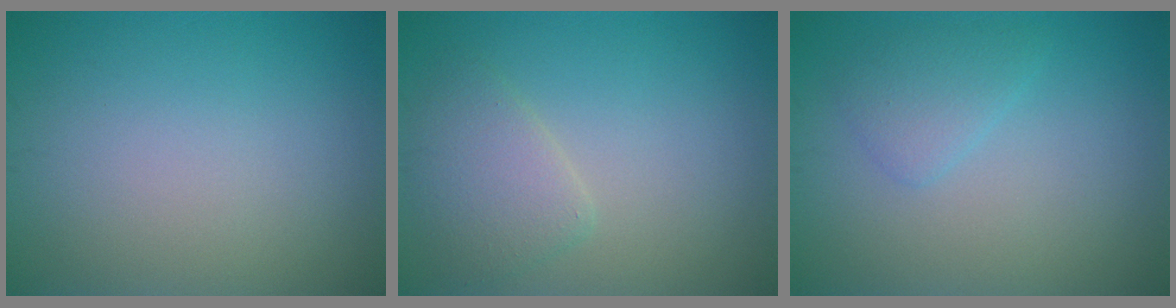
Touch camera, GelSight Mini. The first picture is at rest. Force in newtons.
{"total": 2.9, "press": 2.9, "slide": 0.2}
{"total": 2.0, "press": 2.0, "slide": 0.1}